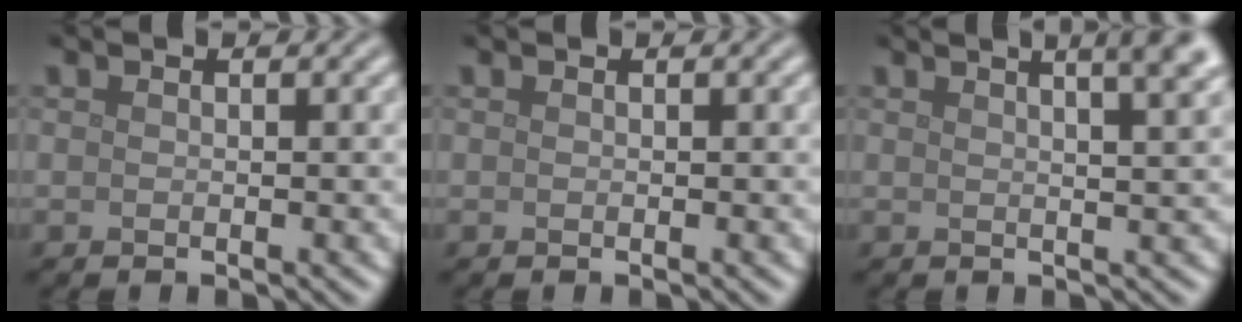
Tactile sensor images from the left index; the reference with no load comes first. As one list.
[{"total": 0.0}, {"total": 8.1, "force": [4.3, 3.5, 5.9], "torque": [-0.015, 0.056, 0.017]}]